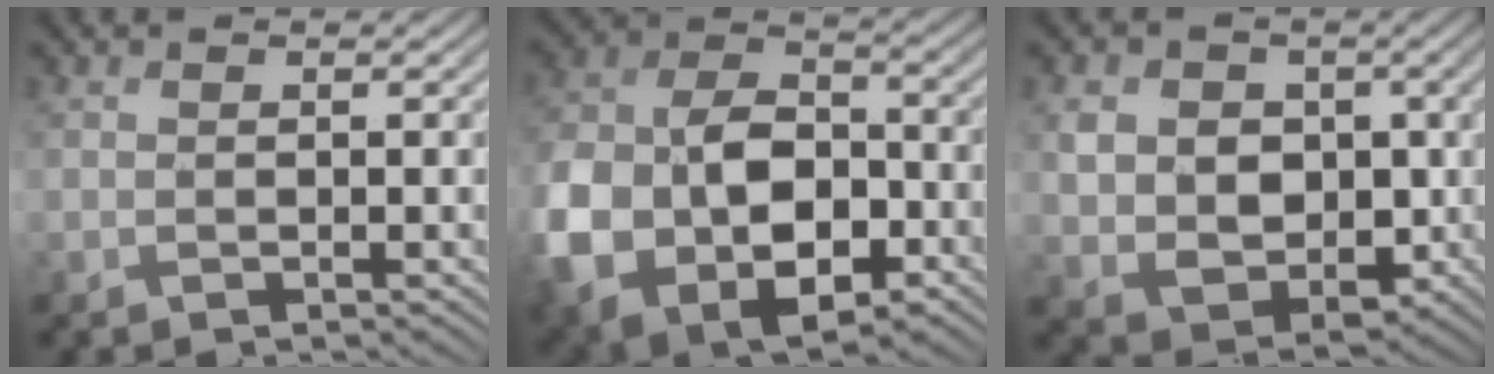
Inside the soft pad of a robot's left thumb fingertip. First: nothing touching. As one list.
[{"total": 15.2, "force": [-4.9, 10.3, 10.0], "torque": [-0.250, -0.051, -0.081]}, {"total": 8.2, "force": [0.4, 6.7, 4.7], "torque": [-0.108, -0.013, 0.001]}]